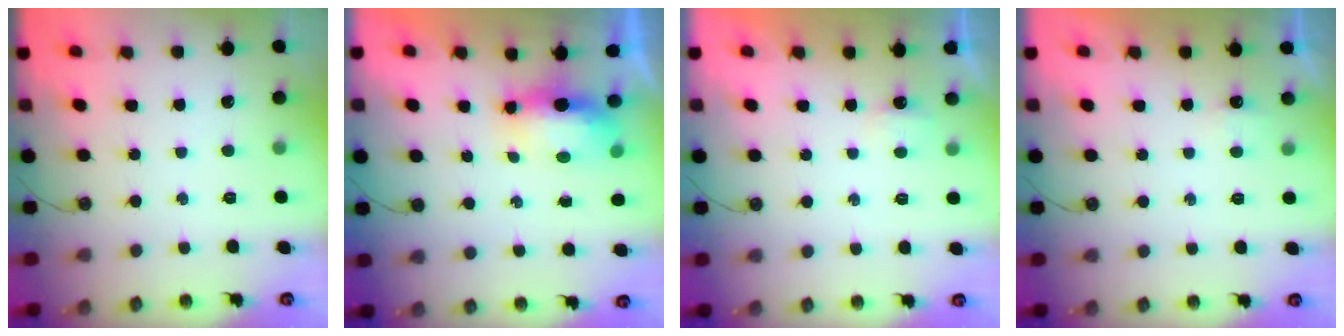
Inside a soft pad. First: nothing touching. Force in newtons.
{"total": 9.7, "press": 7.7, "slide": 6.0}
{"total": 2.6, "press": 2.6, "slide": 0.4}
{"total": 3.5, "press": 3.5, "slide": 0.4}